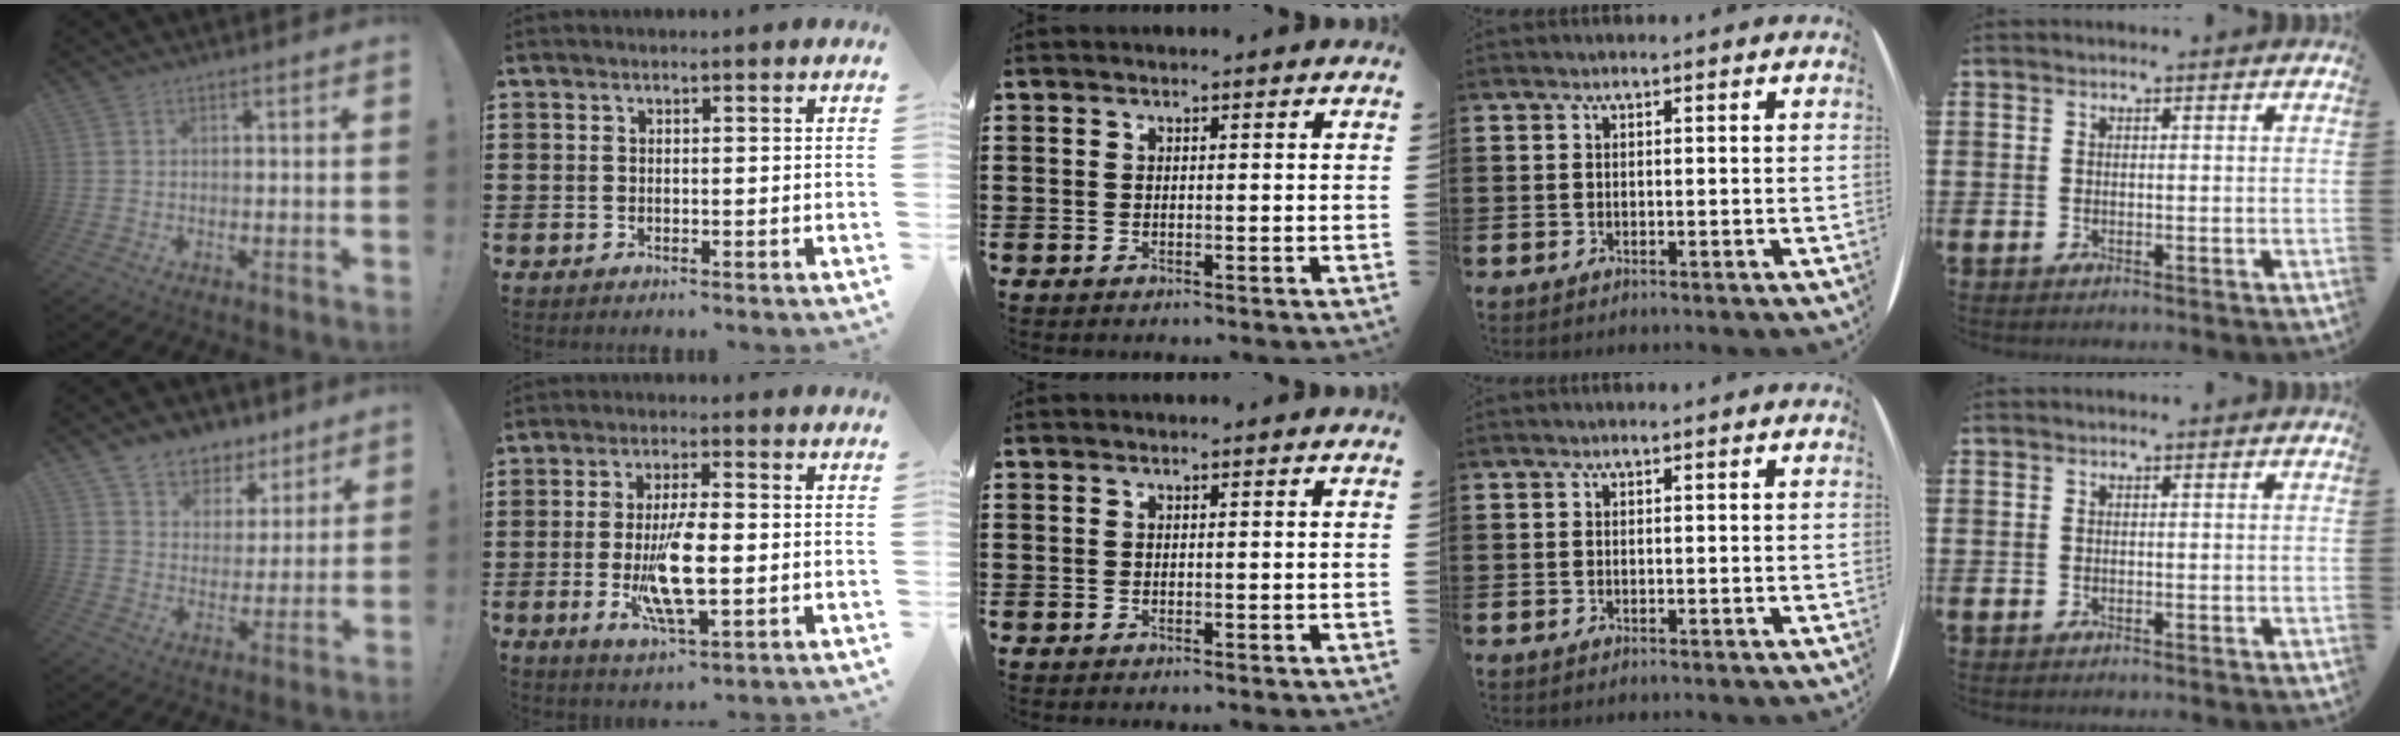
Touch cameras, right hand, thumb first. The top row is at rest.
{"thumb": {"total": 7.4, "force": [5.0, 5.5, 0.8], "torque": [-0.011, -0.043, 0.100]}, "index": {"total": 9.9, "force": [-1.5, 3.1, 9.2], "torque": [-0.187, -0.014, -0.026]}}